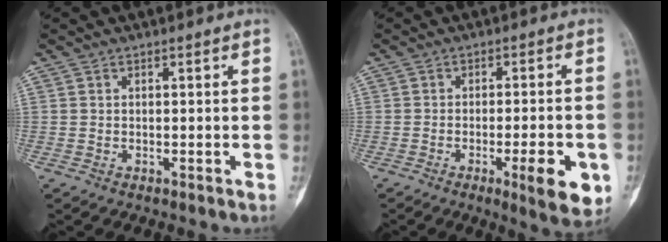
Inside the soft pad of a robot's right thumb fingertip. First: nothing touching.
{"total": 9.1, "force": [-3.2, 2.1, 8.2], "torque": [-0.105, 0.000, -0.040]}